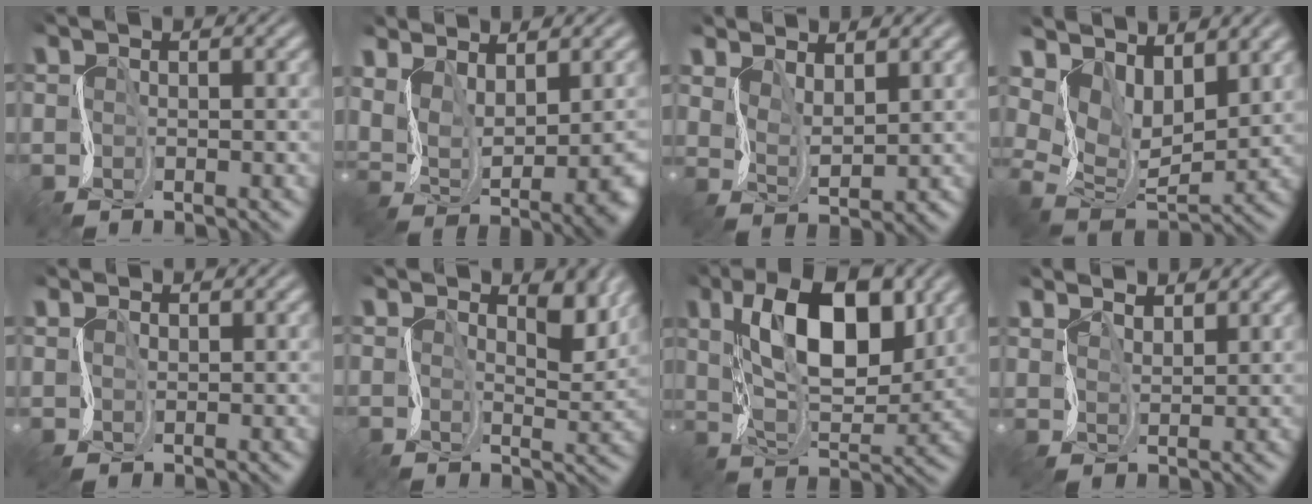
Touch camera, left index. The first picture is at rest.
{"total": 6.2, "force": [2.4, 3.1, 4.8], "torque": [-0.098, -0.008, 0.058]}
{"total": 3.0, "force": [2.5, 1.0, 1.3], "torque": [-0.037, -0.002, 0.053]}
{"total": 6.2, "force": [4.0, 3.3, 3.5], "torque": [-0.076, -0.010, 0.074]}
{"total": 1.1, "force": [1.0, 0.4, -0.1], "torque": [0.001, 0.002, 0.023]}
{"total": 3.2, "force": [2.0, 1.4, 2.0], "torque": [-0.029, -0.005, 0.035]}
{"total": 9.8, "force": [4.1, 4.4, 7.8], "torque": [-0.126, 0.004, 0.068]}
{"total": 2.8, "force": [2.8, 0.6, 0.2], "torque": [-0.018, 0.002, 0.055]}